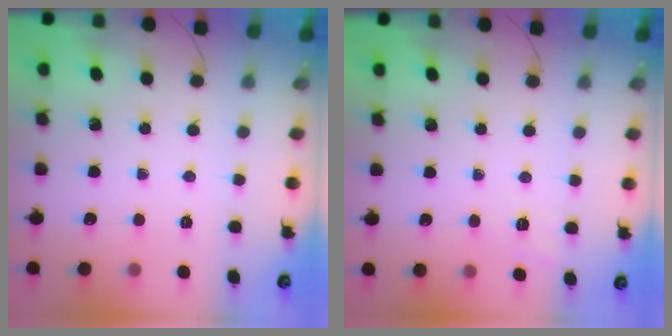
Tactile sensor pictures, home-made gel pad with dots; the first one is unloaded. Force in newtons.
{"total": 1.9, "press": 0.0, "slide": 1.9}